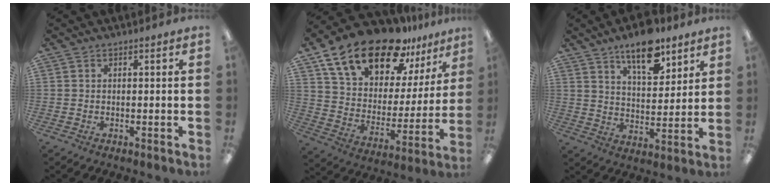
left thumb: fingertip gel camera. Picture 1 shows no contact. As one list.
[{"total": 21.2, "force": [15.2, 10.1, 10.7], "torque": [-0.186, -0.094, 0.271]}, {"total": 12.4, "force": [8.9, 5.2, 6.7], "torque": [-0.098, -0.047, 0.154]}]